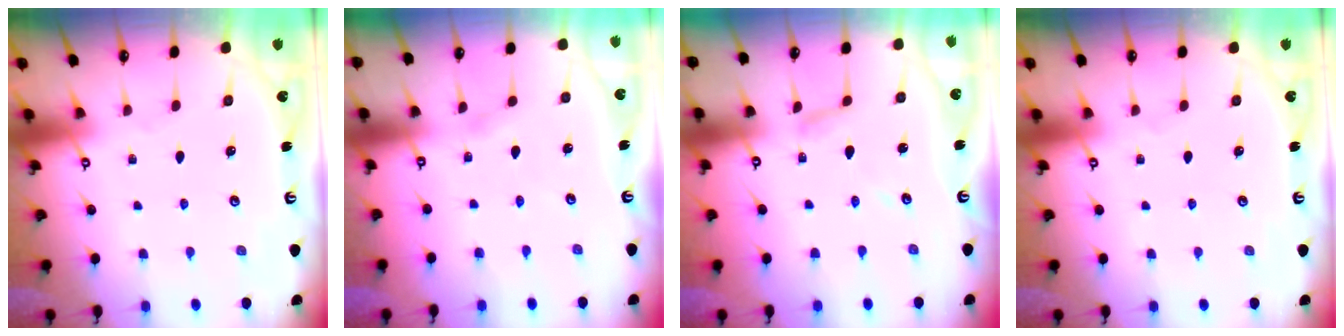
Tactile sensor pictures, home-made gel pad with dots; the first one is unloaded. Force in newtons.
{"total": 1.9, "press": 1.9, "slide": 0.2}
{"total": 5.9, "press": 5.9, "slide": 0.5}
{"total": 0.0}